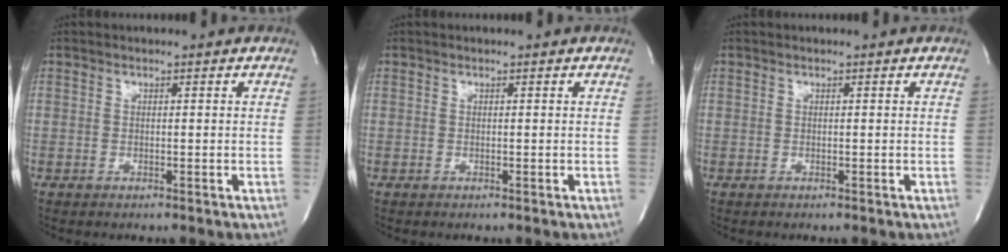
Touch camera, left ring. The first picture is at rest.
{"total": 0.0}
{"total": 0.0}